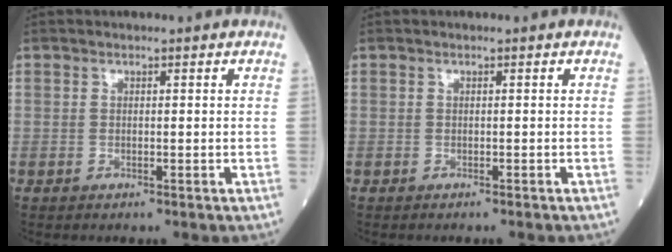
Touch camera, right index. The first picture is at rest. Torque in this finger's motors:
{"motor_torque": [0.00, 0.01, -0.01, -0.01]}